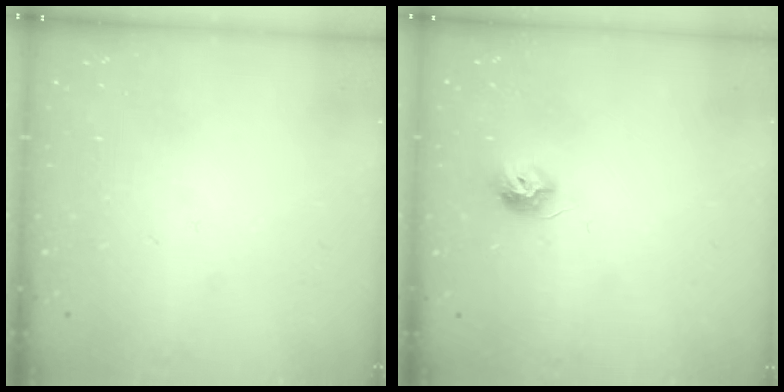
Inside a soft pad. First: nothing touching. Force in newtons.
{"total": 7.6, "press": 7.6, "slide": 0.2}